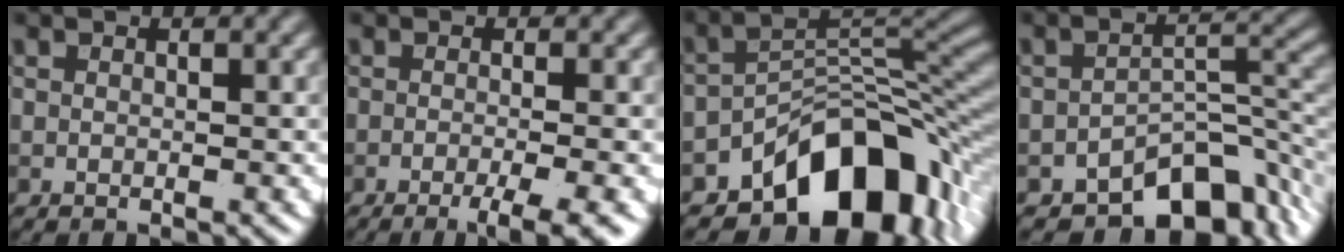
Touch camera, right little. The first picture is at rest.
{"total": 4.1, "force": [-2.0, 0.7, 3.5], "torque": [-0.048, -0.004, -0.036]}
{"total": 11.5, "force": [-6.9, 5.9, 7.0], "torque": [-0.080, 0.000, -0.121]}
{"total": 7.1, "force": [-5.3, 3.2, 3.5], "torque": [-0.024, -0.002, -0.090]}